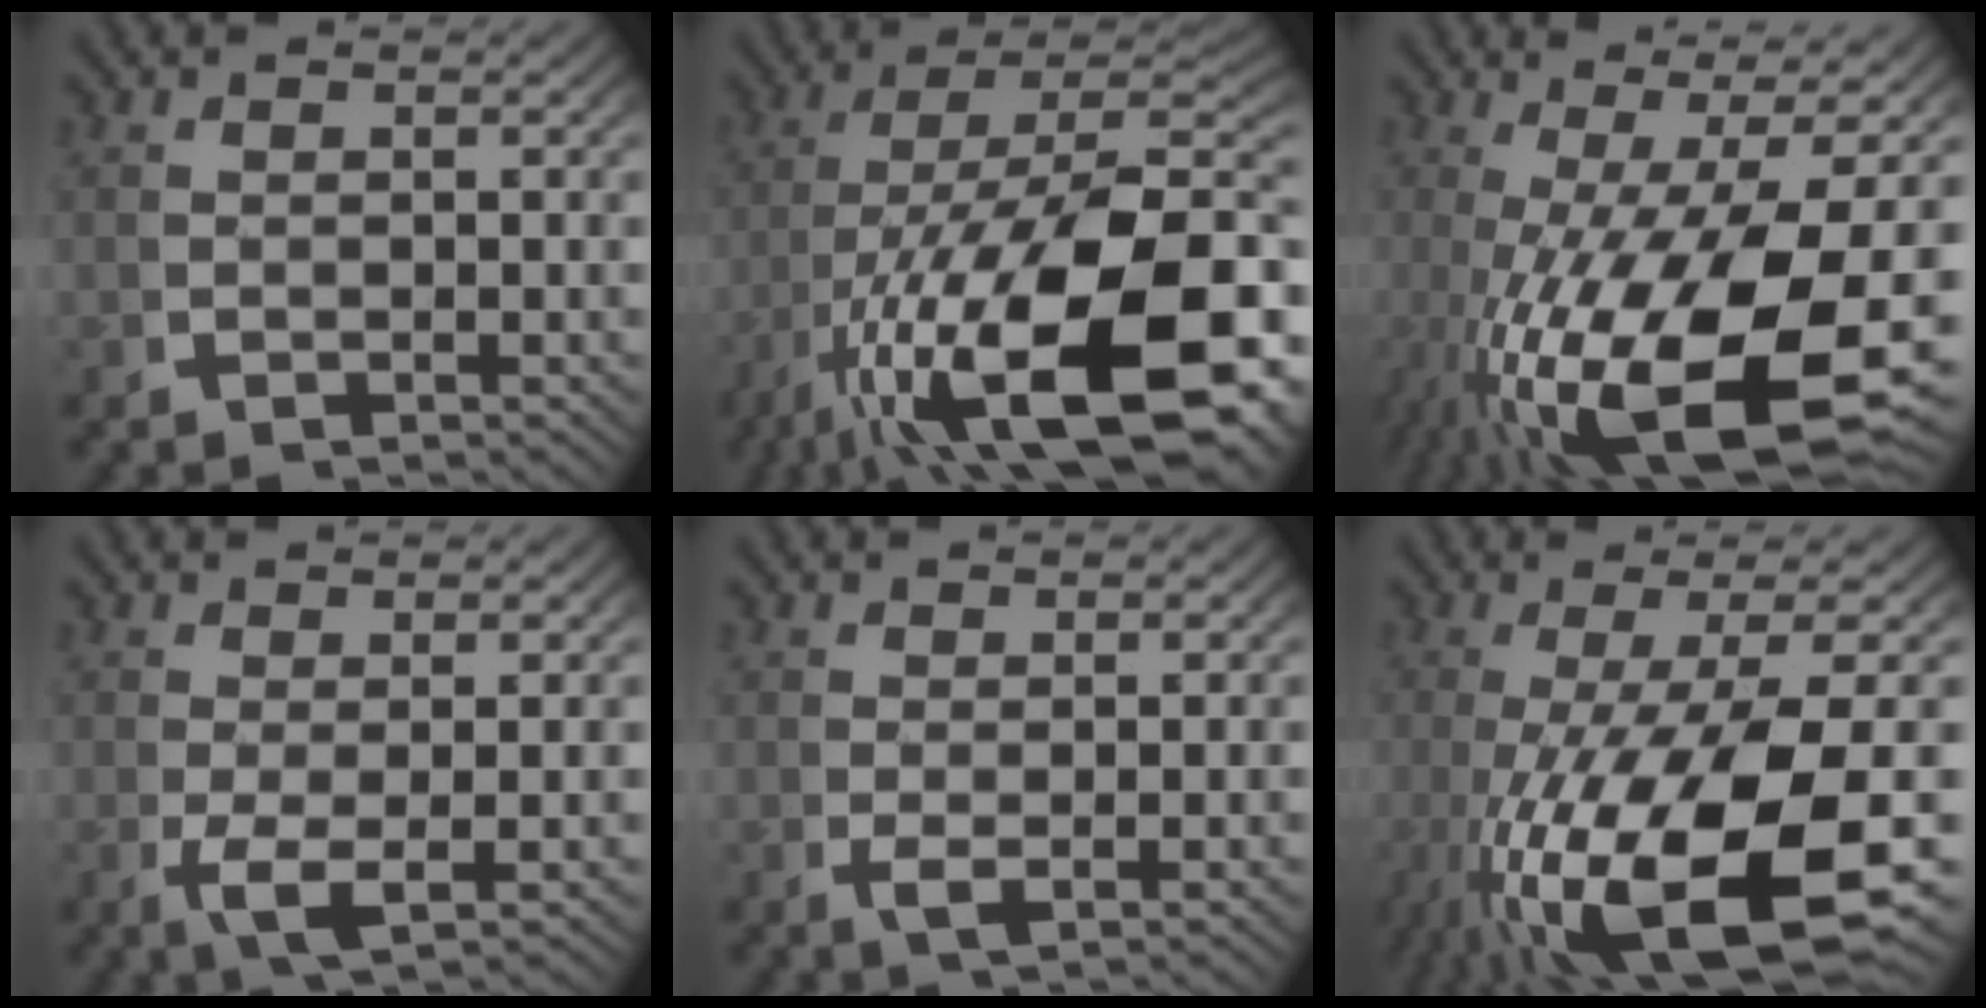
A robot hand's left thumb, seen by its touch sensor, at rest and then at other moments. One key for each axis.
{"total": 20.6, "fx": -4.3, "fy": 9.7, "fz": 17.7, "tx": -0.301, "ty": -0.058, "tz": -0.024}
{"total": 19.2, "fx": -4.4, "fy": 9.7, "fz": 15.9, "tx": -0.290, "ty": -0.050, "tz": -0.021}
{"total": 2.9, "fx": 0.1, "fy": 0.6, "fz": 2.9, "tx": -0.062, "ty": -0.004, "tz": 0.008}
{"total": 1.4, "fx": 0.5, "fy": -0.1, "fz": 1.3, "tx": -0.024, "ty": 0.006, "tz": 0.011}
{"total": 17.2, "fx": -4.4, "fy": 8.3, "fz": 14.4, "tx": -0.289, "ty": -0.039, "tz": -0.027}